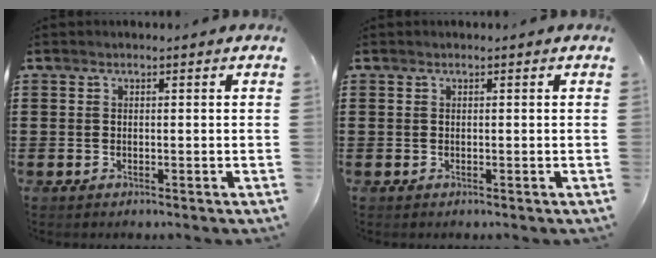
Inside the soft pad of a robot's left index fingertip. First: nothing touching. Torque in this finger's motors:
{"motor_torque": [0.26, -0.20, 0.02, 0.01]}